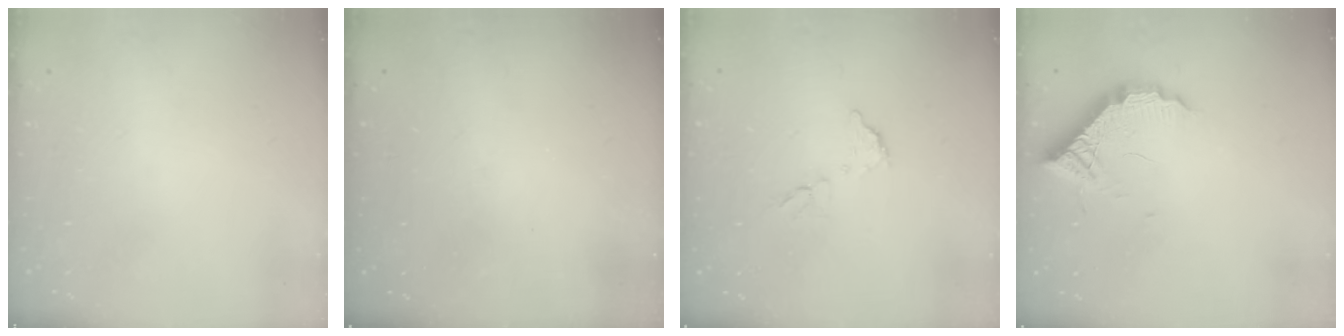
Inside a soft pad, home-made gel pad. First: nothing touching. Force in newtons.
{"total": 3.0, "press": 3.0, "slide": 0.1}
{"total": 6.5, "press": 6.5, "slide": 0.2}
{"total": 11.5, "press": 11.4, "slide": 0.8}